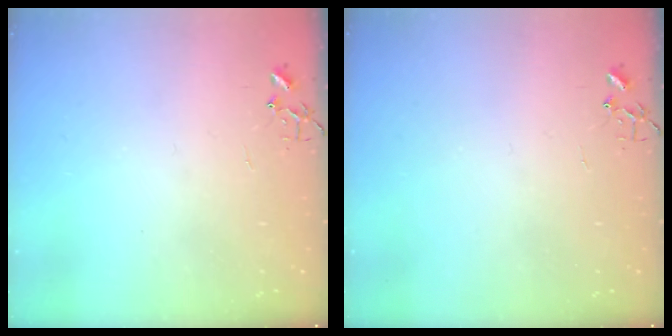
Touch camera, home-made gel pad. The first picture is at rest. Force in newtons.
{"total": 0.0}